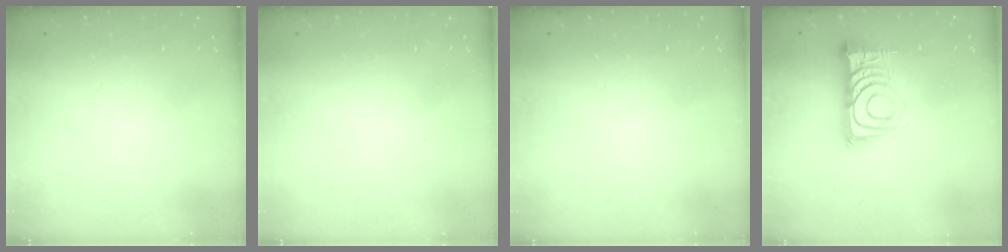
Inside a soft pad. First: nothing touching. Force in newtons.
{"total": 1.8, "press": 1.8, "slide": 0.2}
{"total": 0.0}
{"total": 12.7, "press": 12.6, "slide": 0.9}